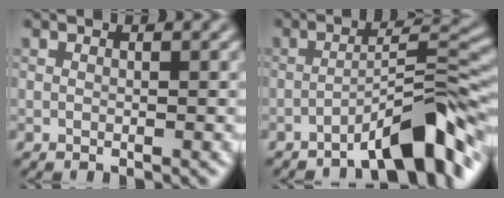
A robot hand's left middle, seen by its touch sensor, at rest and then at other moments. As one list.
[{"total": 6.5, "force": [-4.2, 0.6, 4.8], "torque": [-0.078, 0.017, -0.061]}]